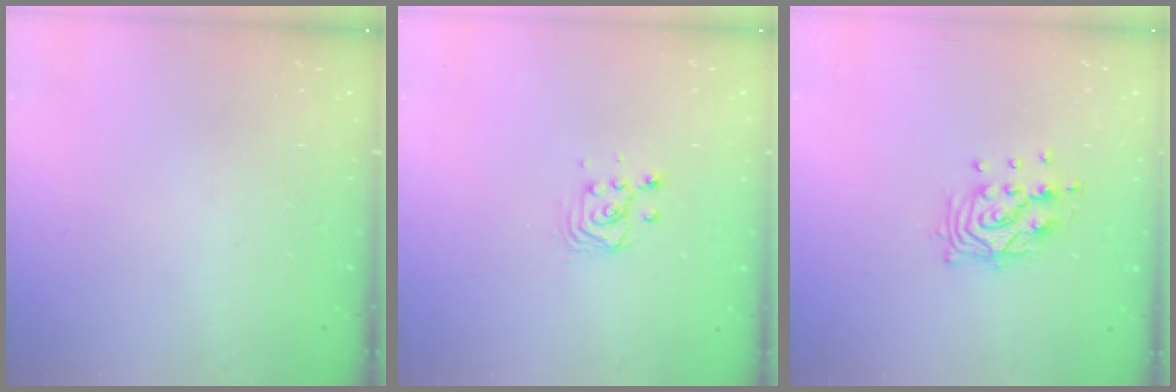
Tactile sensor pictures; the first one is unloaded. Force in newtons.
{"total": 3.4, "press": 3.4, "slide": 0.2}
{"total": 10.6, "press": 10.6, "slide": 0.9}